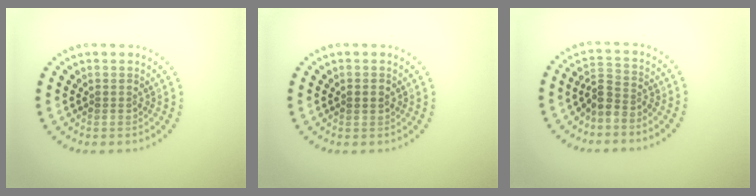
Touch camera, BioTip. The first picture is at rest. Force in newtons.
{"total": 1.3, "press": 1.3, "slide": 0.1}
{"total": 2.7, "press": 2.0, "slide": 1.8}